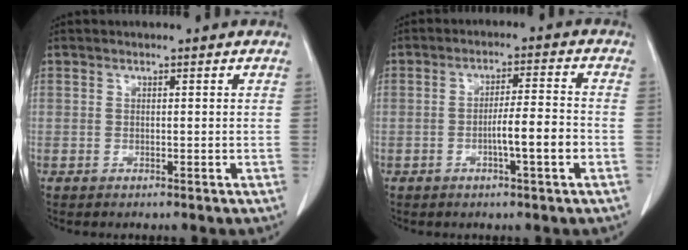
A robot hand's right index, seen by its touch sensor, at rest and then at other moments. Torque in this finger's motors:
{"motor_torque": [0.66, -0.53, 0.36, 0.10]}